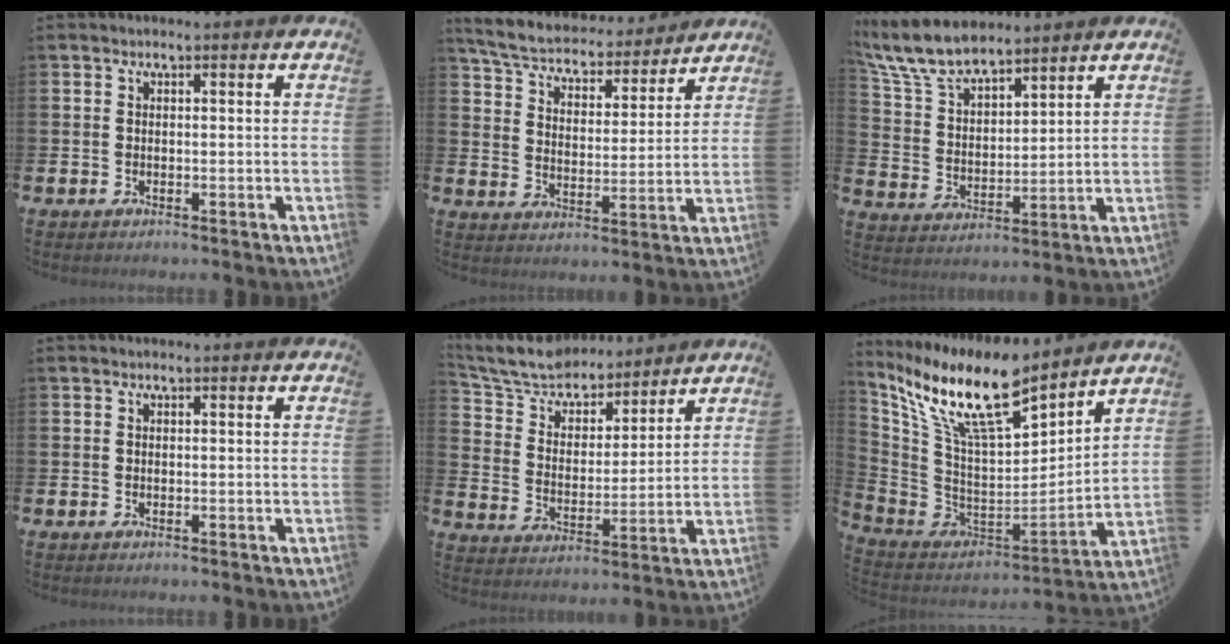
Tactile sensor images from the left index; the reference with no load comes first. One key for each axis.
{"total": 6.4, "fx": 6.1, "fy": 1.5, "fz": 1.3, "tx": -0.061, "ty": -0.043, "tz": 0.104}
{"total": 8.8, "fx": 7.9, "fy": 2.3, "fz": 3.0, "tx": -0.095, "ty": -0.029, "tz": 0.148}
{"total": 0.0}
{"total": 8.1, "fx": 7.6, "fy": 2.7, "fz": 1.2, "tx": -0.072, "ty": -0.053, "tz": 0.136}
{"total": 12.4, "fx": 9.6, "fy": 2.9, "fz": 7.2, "tx": -0.181, "ty": -0.055, "tz": 0.170}